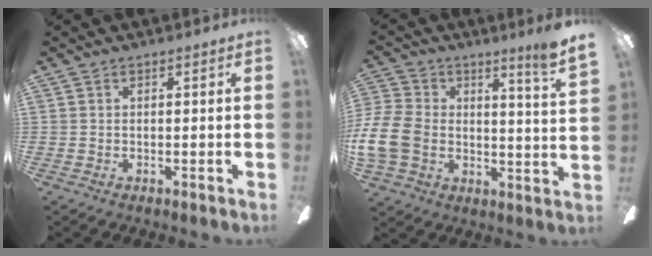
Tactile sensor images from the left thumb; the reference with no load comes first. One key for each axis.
{"total": 11.7, "fx": 3.3, "fy": 6.1, "fz": 9.4, "tx": -0.180, "ty": -0.017, "tz": 0.059}